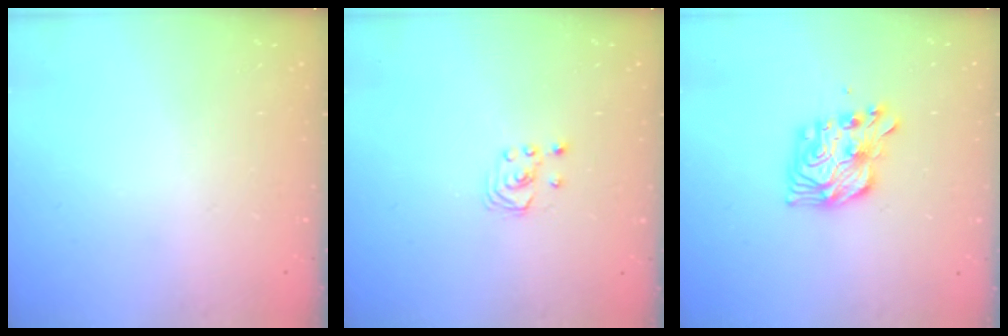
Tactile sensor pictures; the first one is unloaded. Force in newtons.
{"total": 1.9, "press": 1.9, "slide": 0.2}
{"total": 10.5, "press": 10.5, "slide": 1.0}